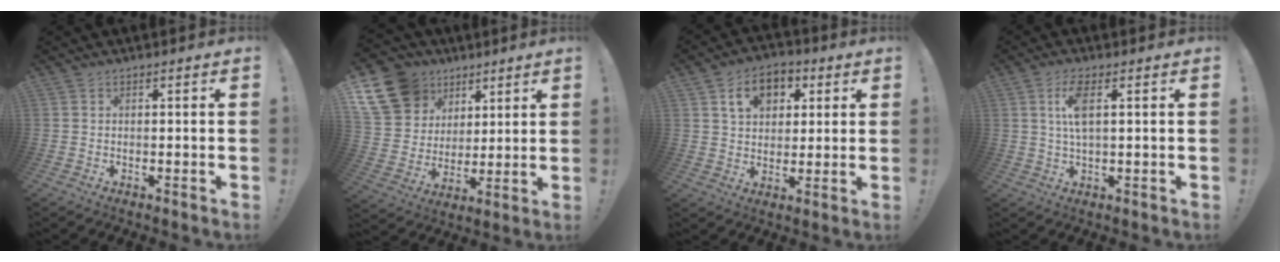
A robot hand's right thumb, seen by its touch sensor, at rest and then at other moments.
{"total": 17.6, "force": [9.0, 13.7, 6.5], "torque": [-0.114, -0.042, 0.194]}
{"total": 10.5, "force": [4.2, 7.8, 5.7], "torque": [-0.087, 0.000, 0.078]}
{"total": 6.7, "force": [1.6, 2.2, 6.2], "torque": [-0.106, -0.002, 0.026]}